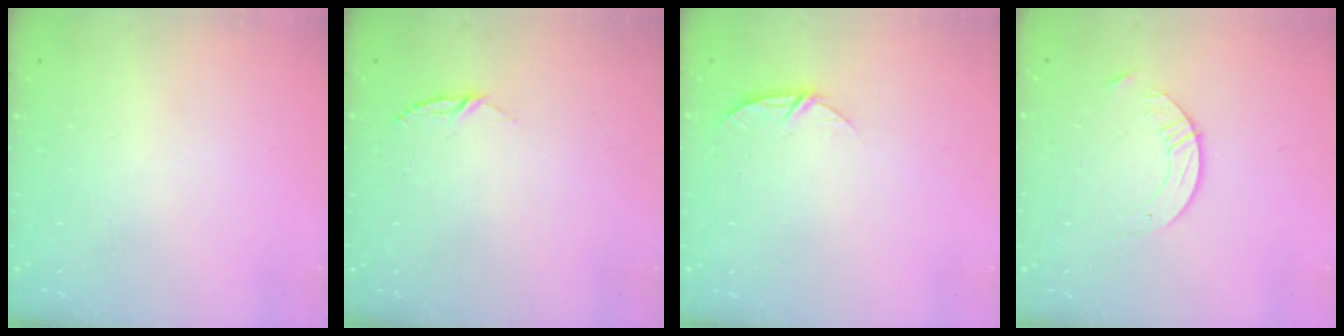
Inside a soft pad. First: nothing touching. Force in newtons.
{"total": 3.9, "press": 3.8, "slide": 0.4}
{"total": 5.4, "press": 5.4, "slide": 0.6}
{"total": 5.6, "press": 5.6, "slide": 0.7}